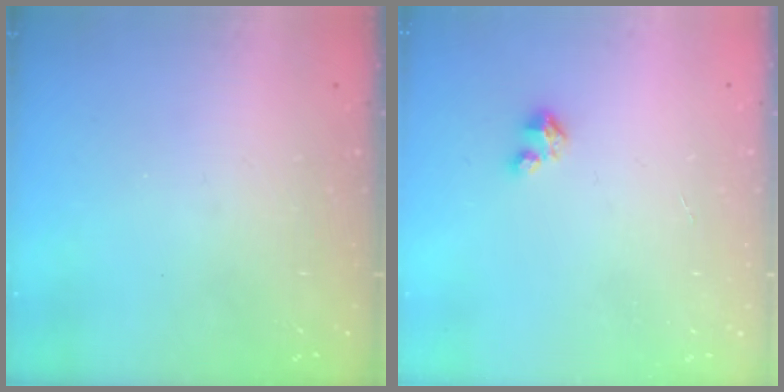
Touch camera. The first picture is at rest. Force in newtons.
{"total": 1.6, "press": 1.6, "slide": 0.2}